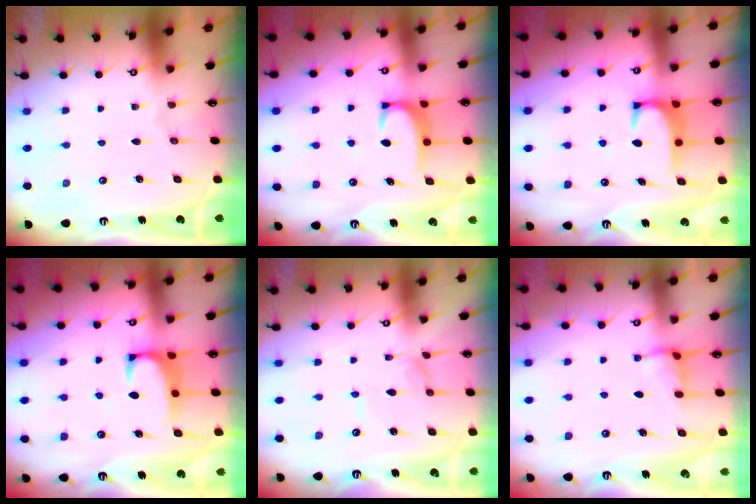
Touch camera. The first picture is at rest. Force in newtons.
{"total": 3.4, "press": 3.4, "slide": 0.4}
{"total": 2.6, "press": 2.5, "slide": 0.7}
{"total": 1.9, "press": 1.8, "slide": 0.7}
{"total": 0.9, "press": 0.9, "slide": 0.1}
{"total": 2.4, "press": 2.4, "slide": 0.4}